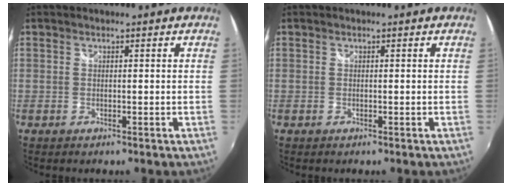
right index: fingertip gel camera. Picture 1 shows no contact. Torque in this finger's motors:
{"motor_torque": [-0.05, 0.08, -0.01, 0.00]}